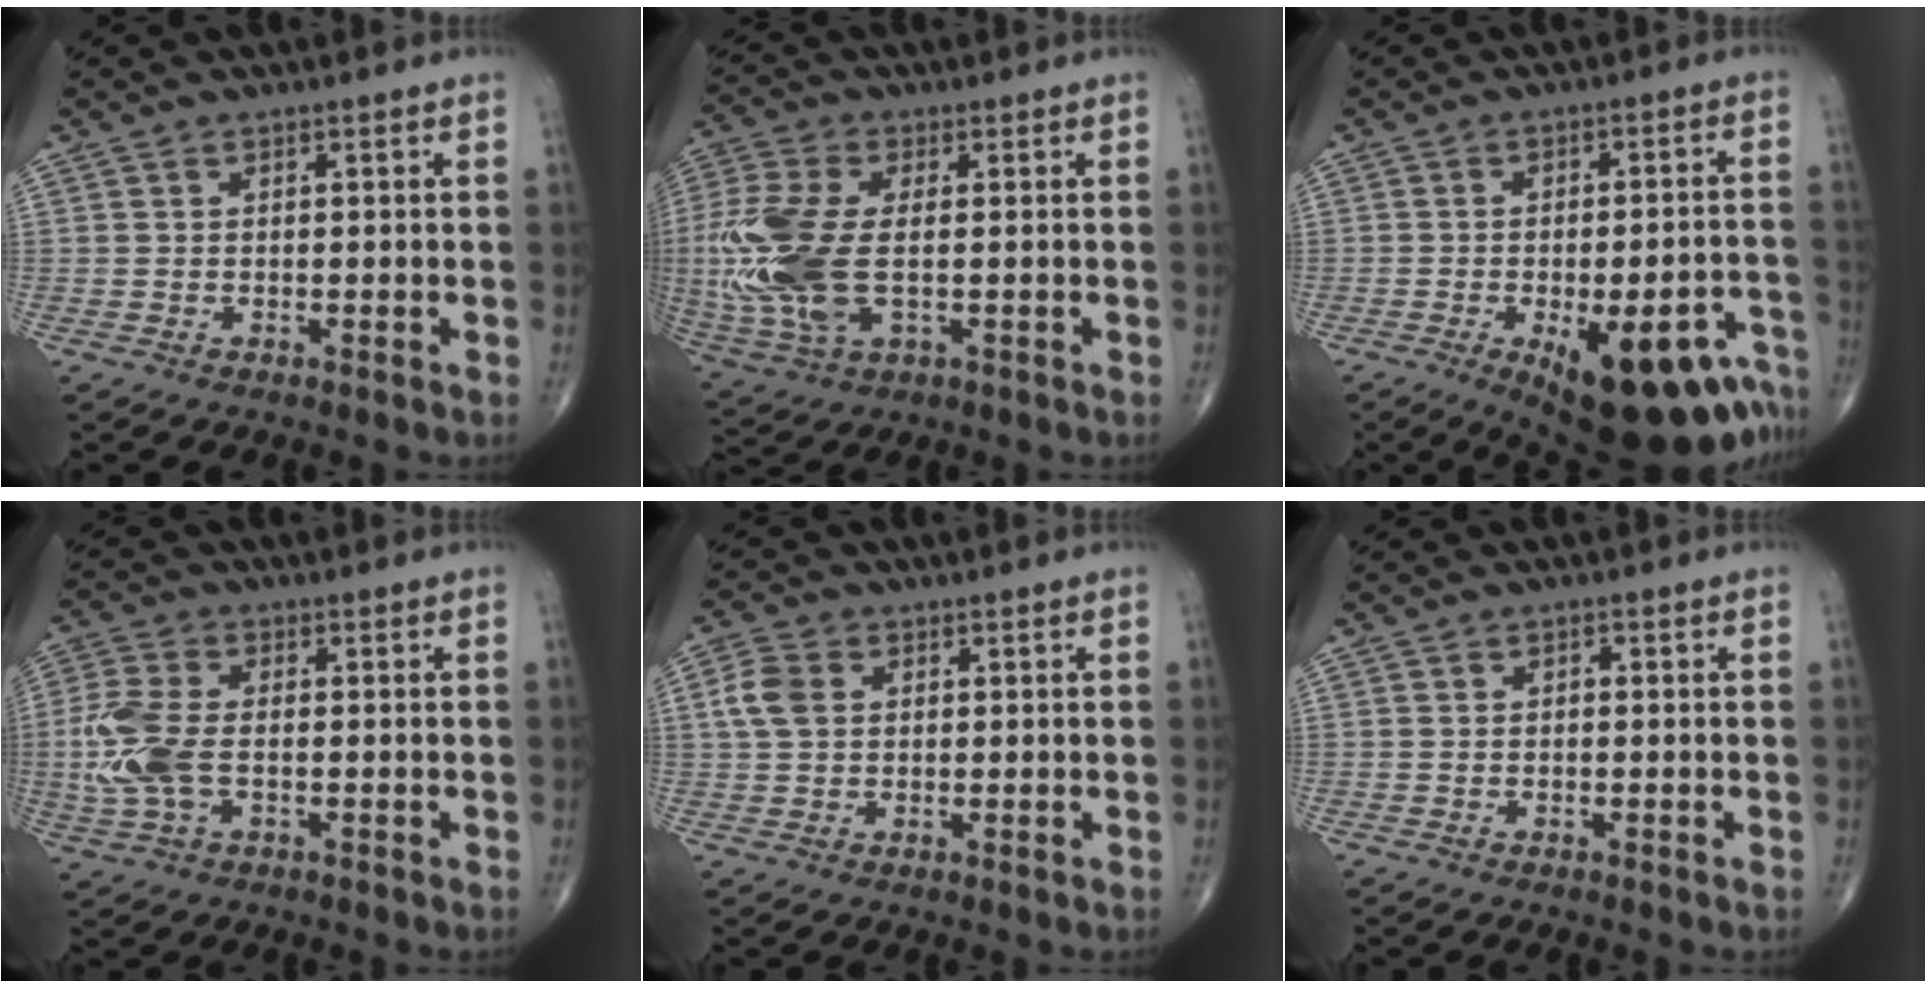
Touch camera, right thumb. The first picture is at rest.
{"total": 16.3, "force": [-0.8, 8.4, 14.0], "torque": [-0.348, -0.008, -0.009]}
{"total": 21.0, "force": [-11.3, 7.9, 15.8], "torque": [-0.128, 0.053, -0.143]}
{"total": 9.4, "force": [-1.1, 5.1, 7.8], "torque": [-0.196, 0.008, -0.024]}
{"total": 5.0, "force": [1.0, 3.7, 3.3], "torque": [-0.070, 0.007, 0.017]}
{"total": 0.6, "force": [0.0, 0.4, 0.5], "torque": [-0.005, 0.002, -0.003]}